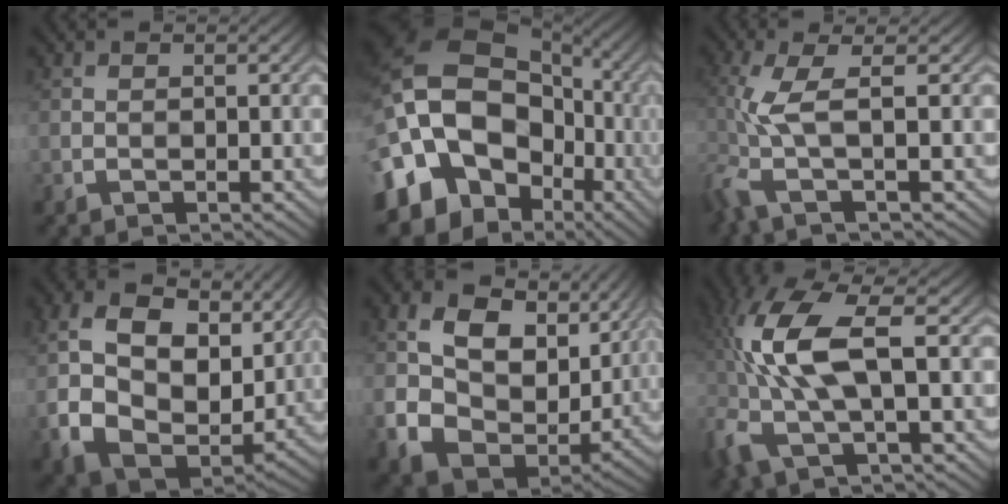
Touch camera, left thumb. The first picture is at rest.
{"total": 23.1, "force": [-4.8, 19.3, 11.8], "torque": [-0.246, -0.012, -0.114]}
{"total": 5.6, "force": [-0.7, 1.0, 5.5], "torque": [-0.135, -0.004, -0.027]}
{"total": 14.6, "force": [3.7, 10.0, 9.9], "torque": [-0.220, 0.005, 0.070]}
{"total": 13.4, "force": [3.2, 9.9, 8.5], "torque": [-0.192, -0.012, 0.068]}
{"total": 11.2, "force": [0.2, 4.1, 10.4], "torque": [-0.259, 0.010, -0.001]}